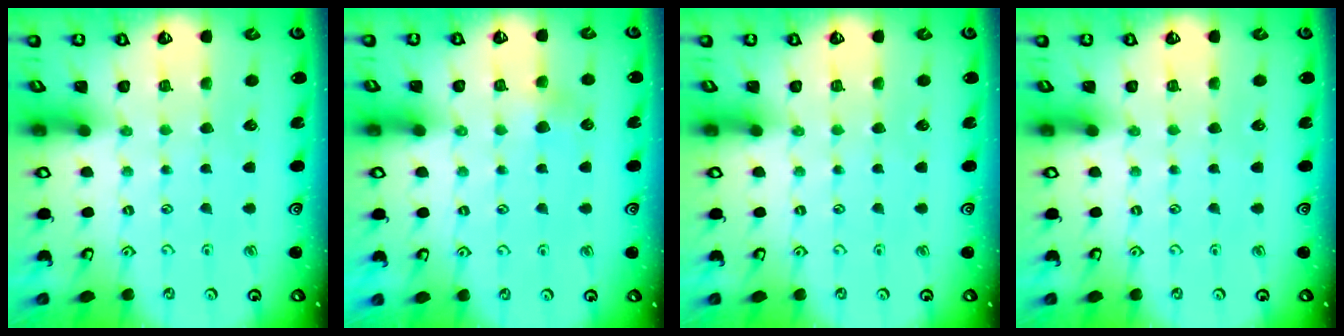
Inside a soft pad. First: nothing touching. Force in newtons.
{"total": 2.9, "press": 2.9, "slide": 0.3}
{"total": 0.0}
{"total": 0.0}